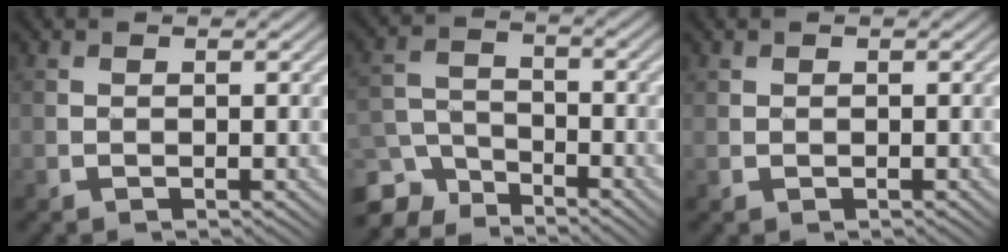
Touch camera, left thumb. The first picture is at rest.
{"total": 6.4, "force": [-5.3, 2.8, 2.1], "torque": [-0.045, -0.004, -0.115]}
{"total": 0.6, "force": [0.3, 0.5, 0.1], "torque": [0.000, -0.003, 0.007]}